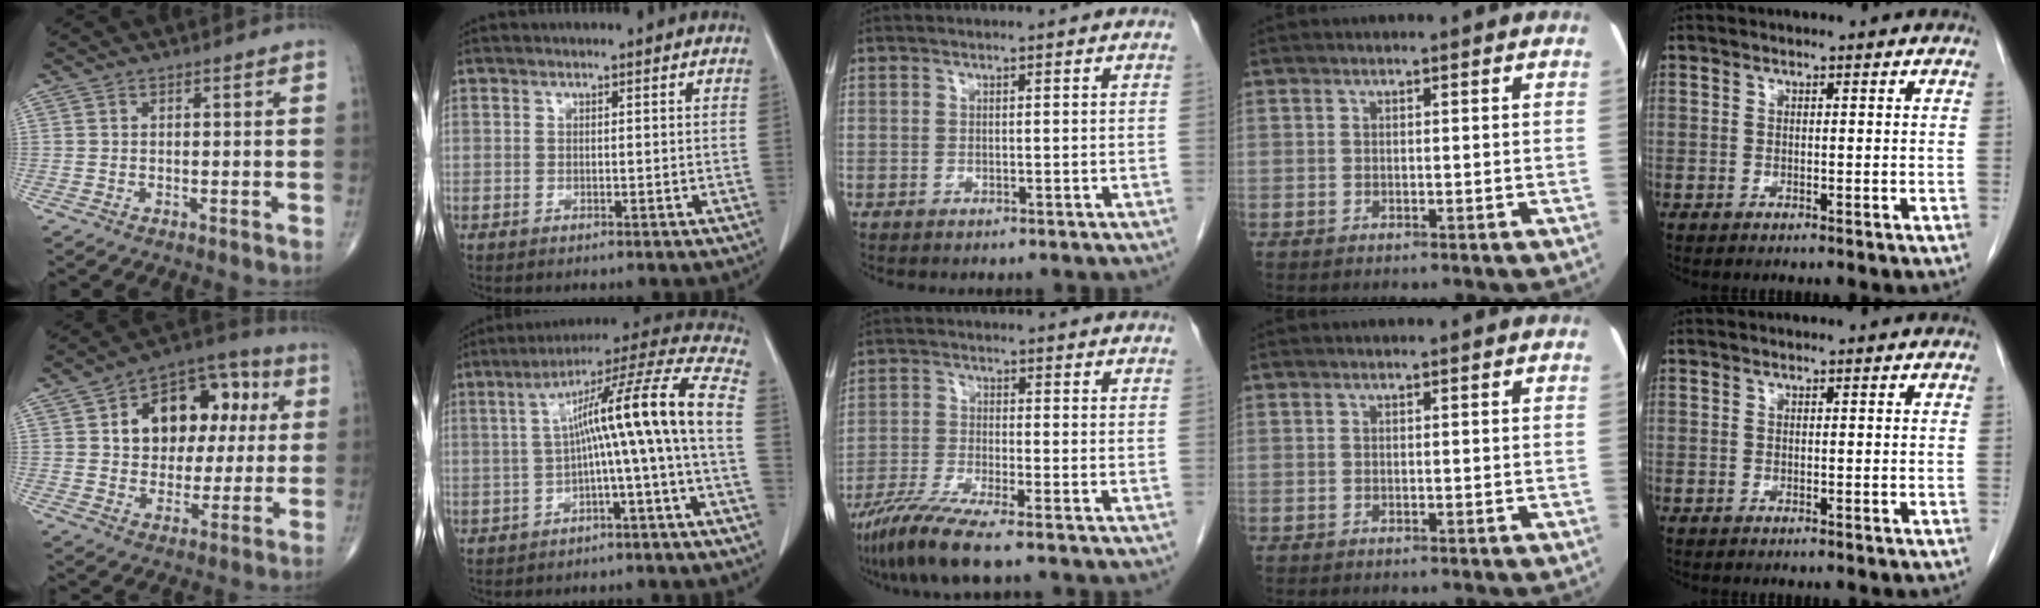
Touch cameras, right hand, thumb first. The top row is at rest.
{"thumb": {"total": 17.6, "force": [4.1, 12.0, 12.1], "torque": [-0.125, 0.020, 0.060]}, "index": {"total": 14.2, "force": [-1.5, -1.3, 14.1], "torque": [-0.203, 0.041, -0.029]}, "middle": {"total": 7.2, "force": [-5.4, -0.4, 4.7], "torque": [-0.099, -0.028, -0.105]}}